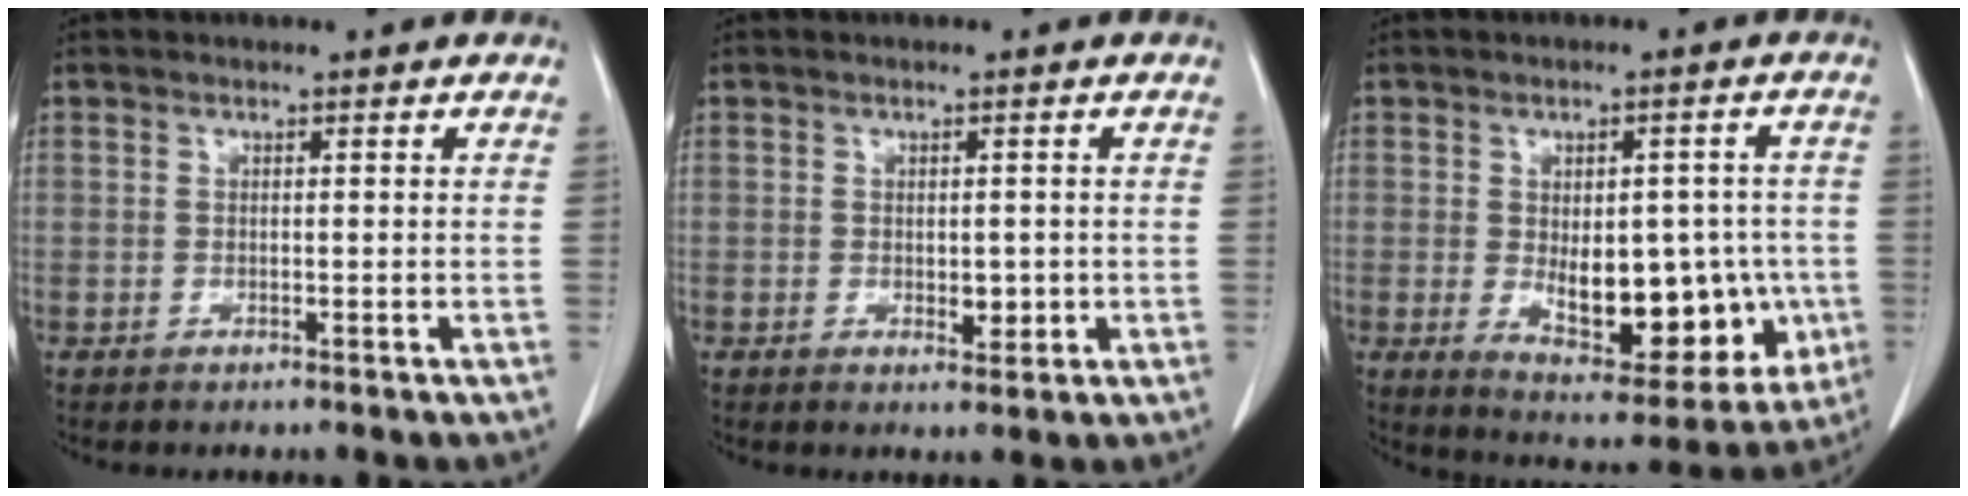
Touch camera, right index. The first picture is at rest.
{"total": 2.4, "force": [-0.4, 1.4, 2.0], "torque": [-0.026, -0.001, 0.000]}
{"total": 15.8, "force": [-2.5, 8.0, 13.4], "torque": [-0.188, 0.004, -0.011]}